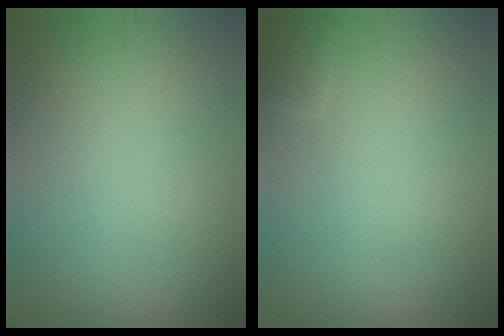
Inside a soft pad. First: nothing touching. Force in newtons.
{"total": 0.9, "press": 0.9, "slide": 0.1}